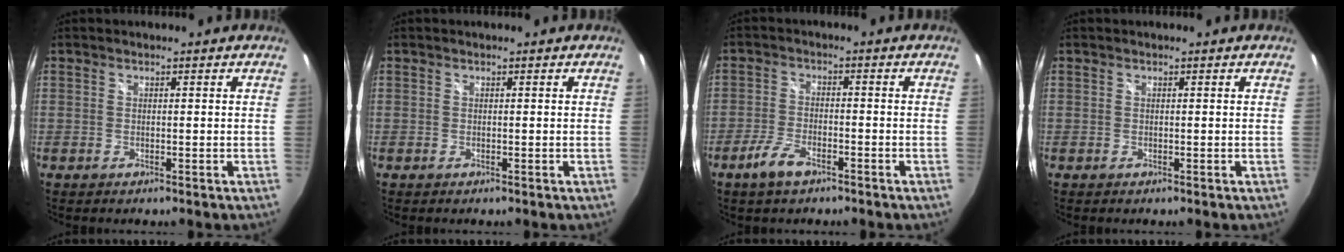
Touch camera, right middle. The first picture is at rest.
{"total": 0.0}
{"total": 4.7, "force": [-3.1, 1.6, 3.2], "torque": [-0.080, -0.006, -0.063]}
{"total": 0.0}